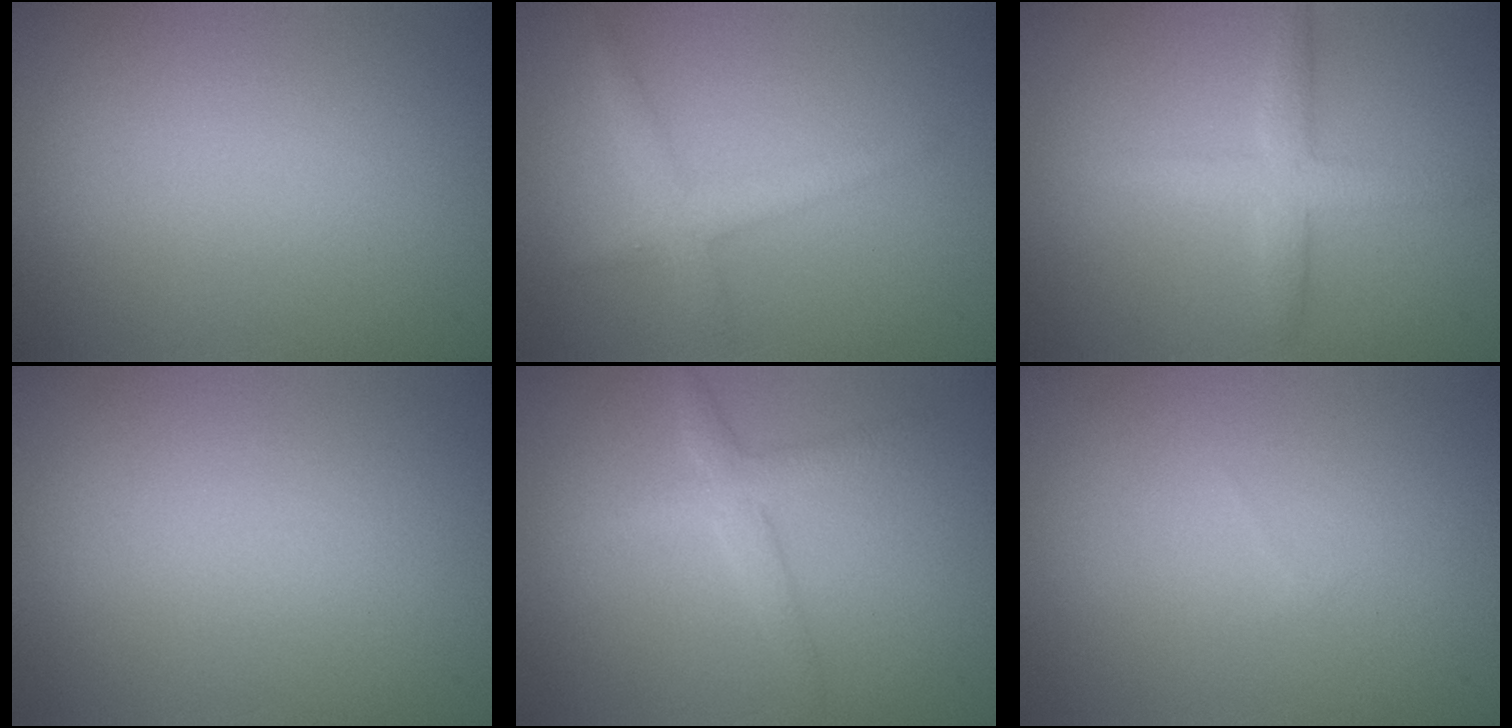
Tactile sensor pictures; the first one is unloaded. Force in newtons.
{"total": 2.4, "press": 2.4, "slide": 0.3}
{"total": 3.0, "press": 3.0, "slide": 0.1}
{"total": 0.0}
{"total": 2.2, "press": 2.2, "slide": 0.1}
{"total": 0.0}